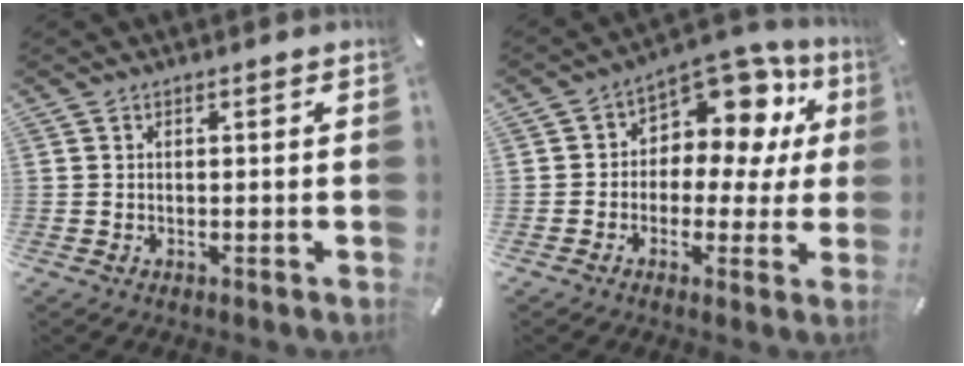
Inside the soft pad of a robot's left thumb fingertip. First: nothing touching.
{"total": 11.4, "force": [4.9, 7.8, 6.6], "torque": [-0.091, -0.043, 0.088]}